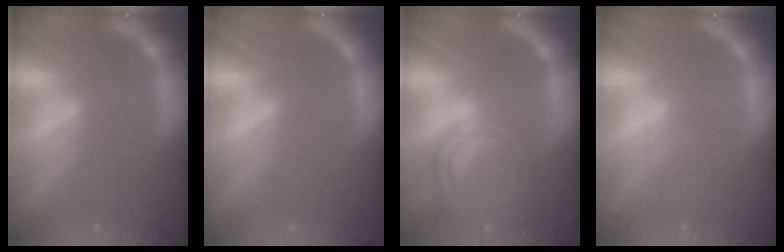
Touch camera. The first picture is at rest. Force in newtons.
{"total": 0.0}
{"total": 9.5}
{"total": 1.5}